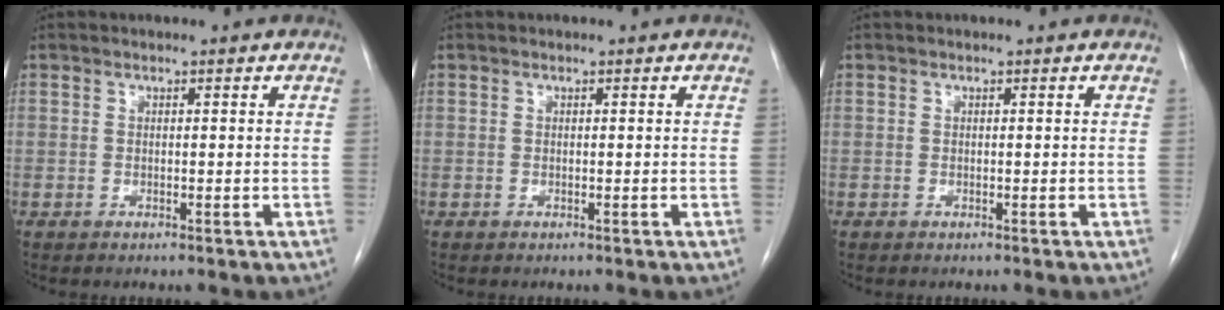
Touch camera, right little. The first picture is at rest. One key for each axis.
{"total": 0.0}
{"total": 0.0}